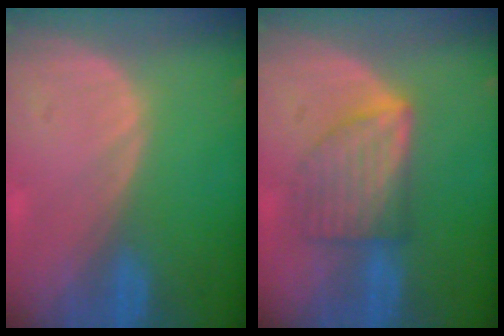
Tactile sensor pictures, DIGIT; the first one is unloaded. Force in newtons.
{"total": 6.4, "press": 6.4, "slide": 0.1}